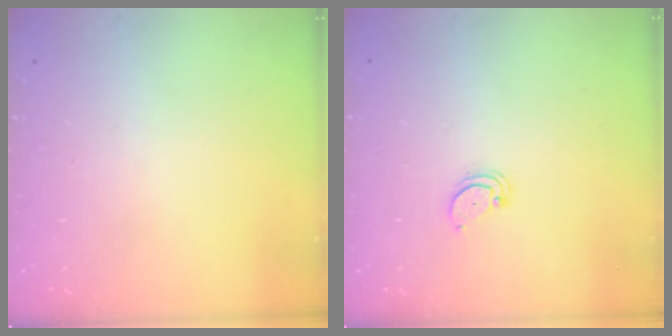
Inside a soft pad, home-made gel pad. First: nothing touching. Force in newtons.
{"total": 1.4, "press": 1.3, "slide": 0.1}